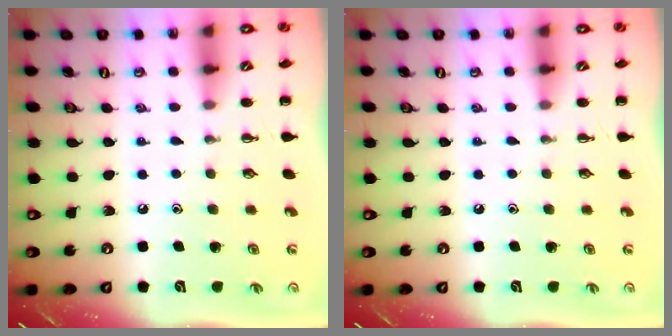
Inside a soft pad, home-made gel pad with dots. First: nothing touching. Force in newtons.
{"total": 0.0}